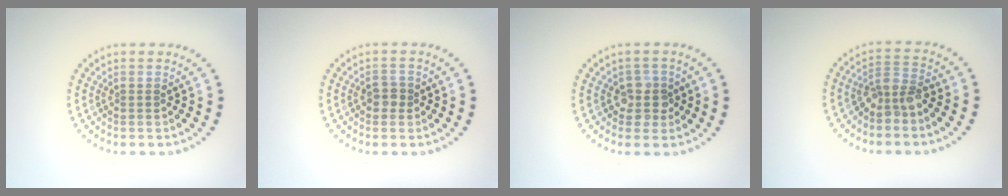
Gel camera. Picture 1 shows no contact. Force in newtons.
{"total": 1.5, "press": 1.5, "slide": 0.3}
{"total": 2.3, "press": 2.0, "slide": 1.1}
{"total": 2.8, "press": 2.2, "slide": 1.7}